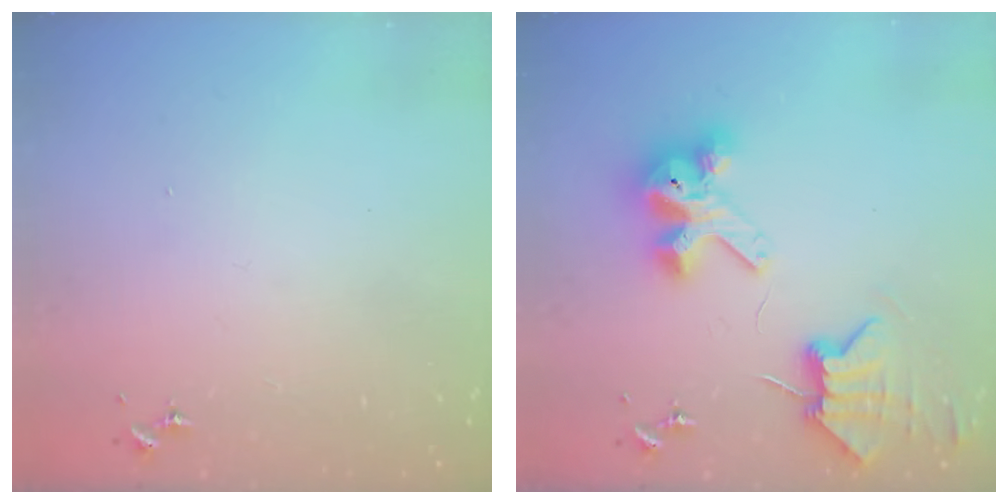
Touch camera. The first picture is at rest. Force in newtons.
{"total": 9.0, "press": 9.0, "slide": 1.2}